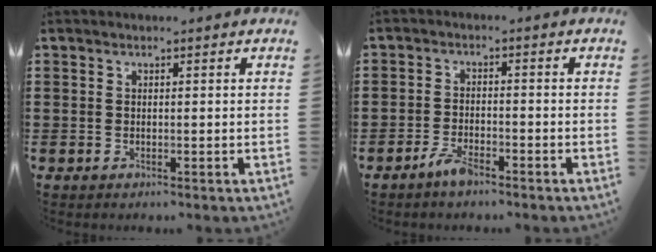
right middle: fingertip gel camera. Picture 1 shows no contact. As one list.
[{"total": 3.2, "force": [-2.6, 1.0, 1.4], "torque": [-0.032, 0.006, -0.053]}]